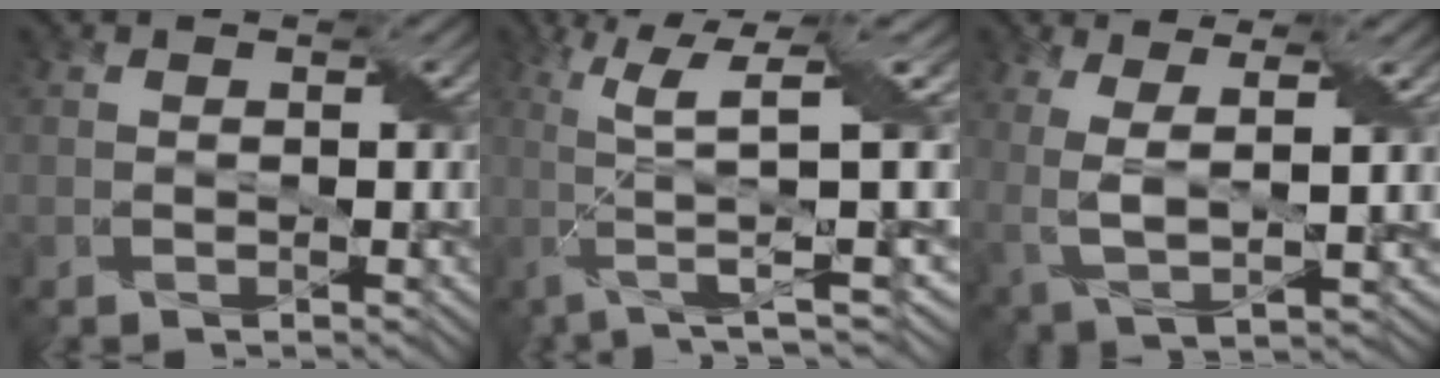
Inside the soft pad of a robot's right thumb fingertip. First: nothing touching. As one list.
[{"total": 11.4, "force": [0.3, 2.2, 11.2], "torque": [-0.203, 0.008, 0.017]}, {"total": 5.2, "force": [1.4, 1.4, 4.8], "torque": [-0.113, -0.001, 0.033]}]